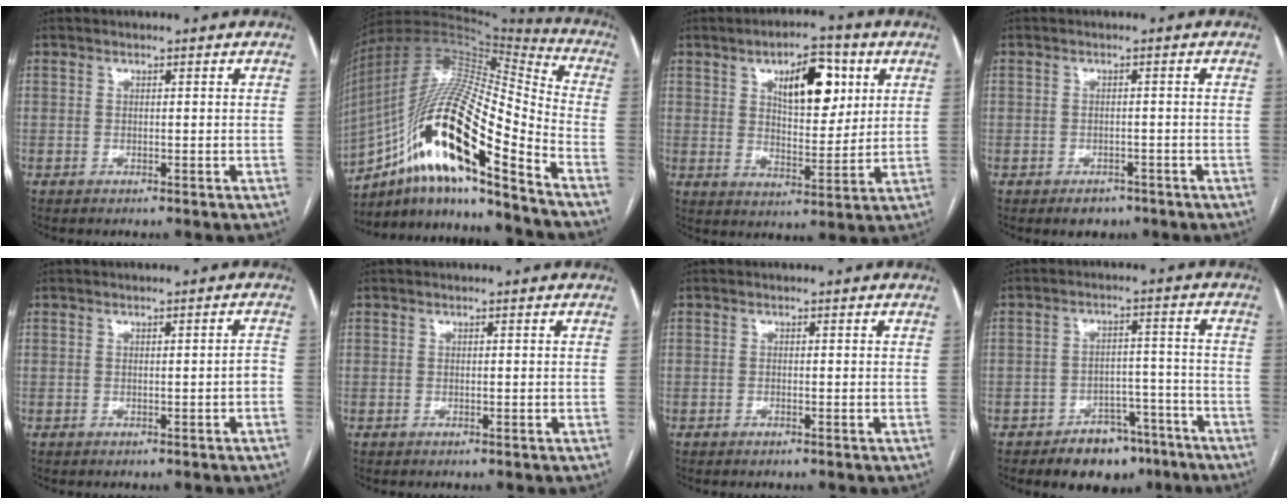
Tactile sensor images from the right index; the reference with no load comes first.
{"total": 24.2, "force": [-12.8, 4.0, 20.1], "torque": [-0.390, -0.001, -0.223]}
{"total": 11.1, "force": [4.5, 4.5, 9.1], "torque": [-0.139, 0.010, 0.076]}
{"total": 2.8, "force": [-1.9, 1.9, 0.8], "torque": [-0.008, 0.004, -0.019]}
{"total": 1.3, "force": [-0.6, 0.1, 1.1], "torque": [-0.010, 0.001, -0.007]}
{"total": 0.0}
{"total": 0.0}
{"total": 8.5, "force": [-6.1, 4.8, 3.5], "torque": [-0.035, 0.022, -0.088]}